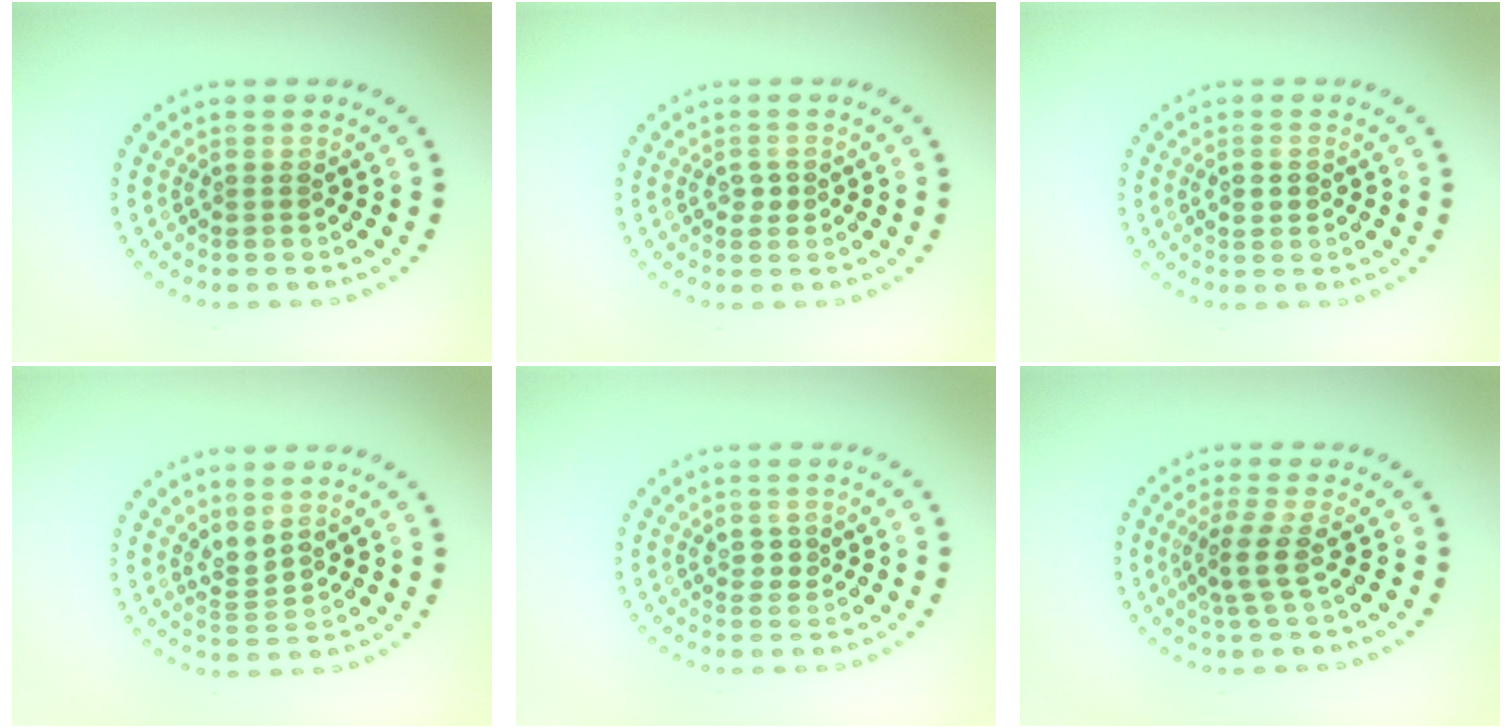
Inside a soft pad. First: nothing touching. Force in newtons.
{"total": 1.0, "press": 1.0, "slide": 0.1}
{"total": 1.1, "press": 1.1, "slide": 0.1}
{"total": 2.2, "press": 1.5, "slide": 1.6}
{"total": 1.4, "press": 1.3, "slide": 0.6}
{"total": 2.5, "press": 1.9, "slide": 1.6}